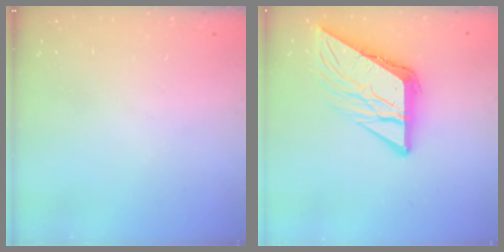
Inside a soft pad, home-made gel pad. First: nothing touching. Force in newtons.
{"total": 11.2, "press": 11.2, "slide": 1.1}